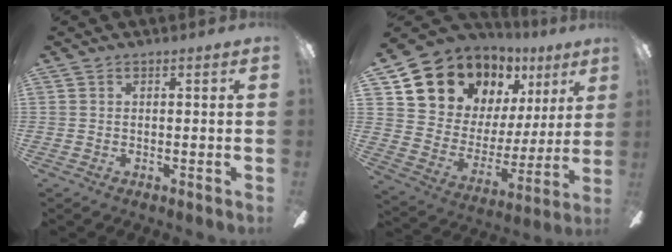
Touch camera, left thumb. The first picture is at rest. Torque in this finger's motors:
{"motor_torque": [2.17, 2.18, 1.20, -1.57, 0.15]}